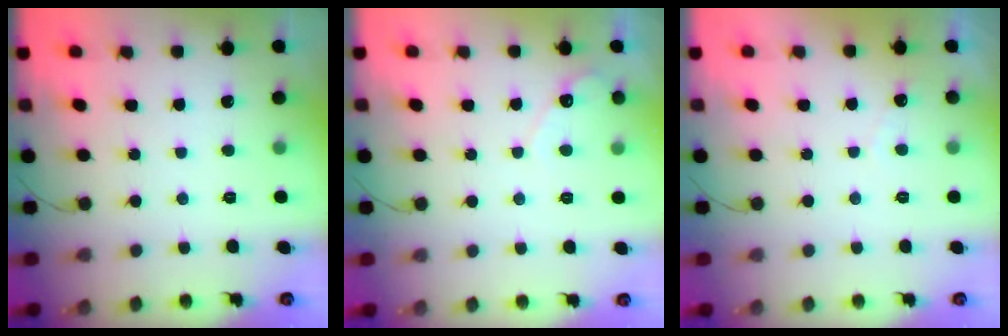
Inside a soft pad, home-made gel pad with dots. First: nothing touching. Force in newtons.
{"total": 3.6, "press": 3.6, "slide": 0.1}
{"total": 2.5, "press": 2.5, "slide": 0.1}